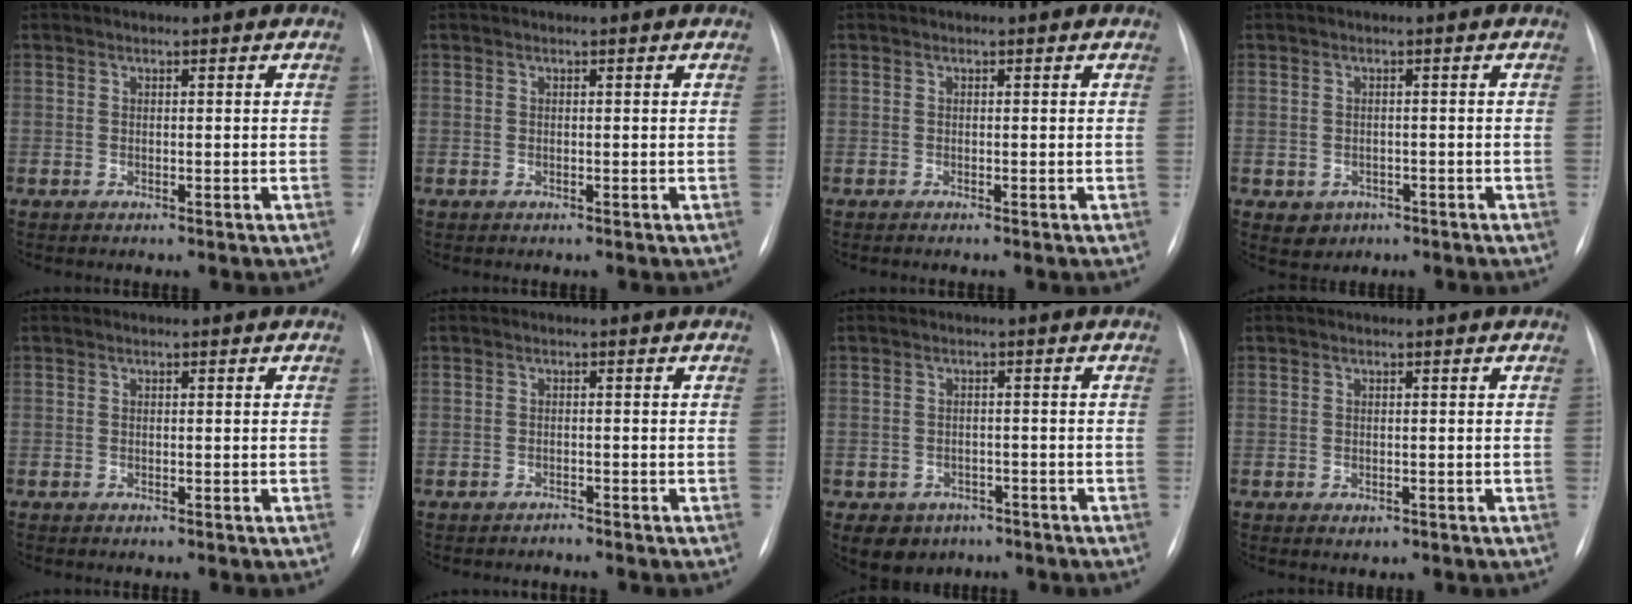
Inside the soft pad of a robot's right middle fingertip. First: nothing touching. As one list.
[{"total": 0.0}, {"total": 0.0}, {"total": 2.8, "force": [-1.2, 2.4, 0.7], "torque": [-0.007, 0.006, -0.003]}, {"total": 0.0}, {"total": 0.8, "force": [-0.8, 0.0, -0.2], "torque": [0.003, -0.005, -0.010]}, {"total": 4.7, "force": [-2.8, 3.6, 0.8], "torque": [-0.012, 0.008, -0.030]}, {"total": 1.1, "force": [-0.4, 0.8, 0.6], "torque": [-0.007, 0.000, 0.000]}]